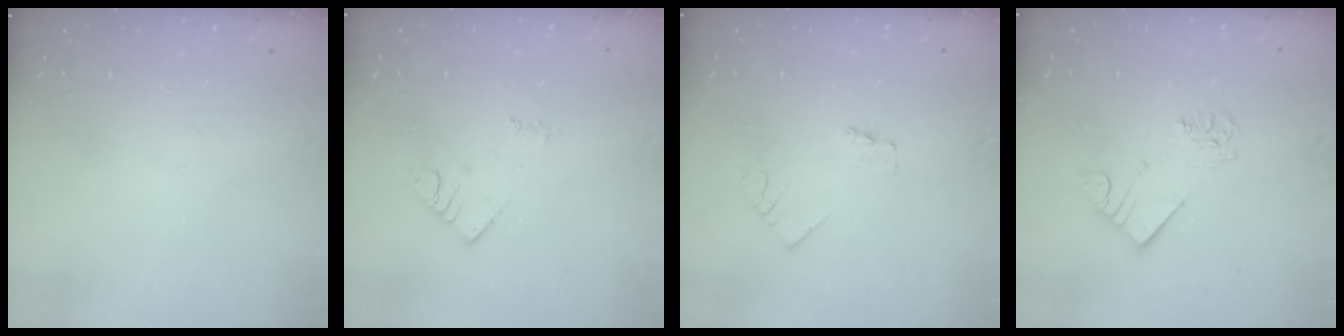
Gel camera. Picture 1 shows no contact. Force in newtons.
{"total": 2.9, "press": 2.9, "slide": 0.3}
{"total": 0.0}
{"total": 5.9, "press": 5.9, "slide": 0.4}